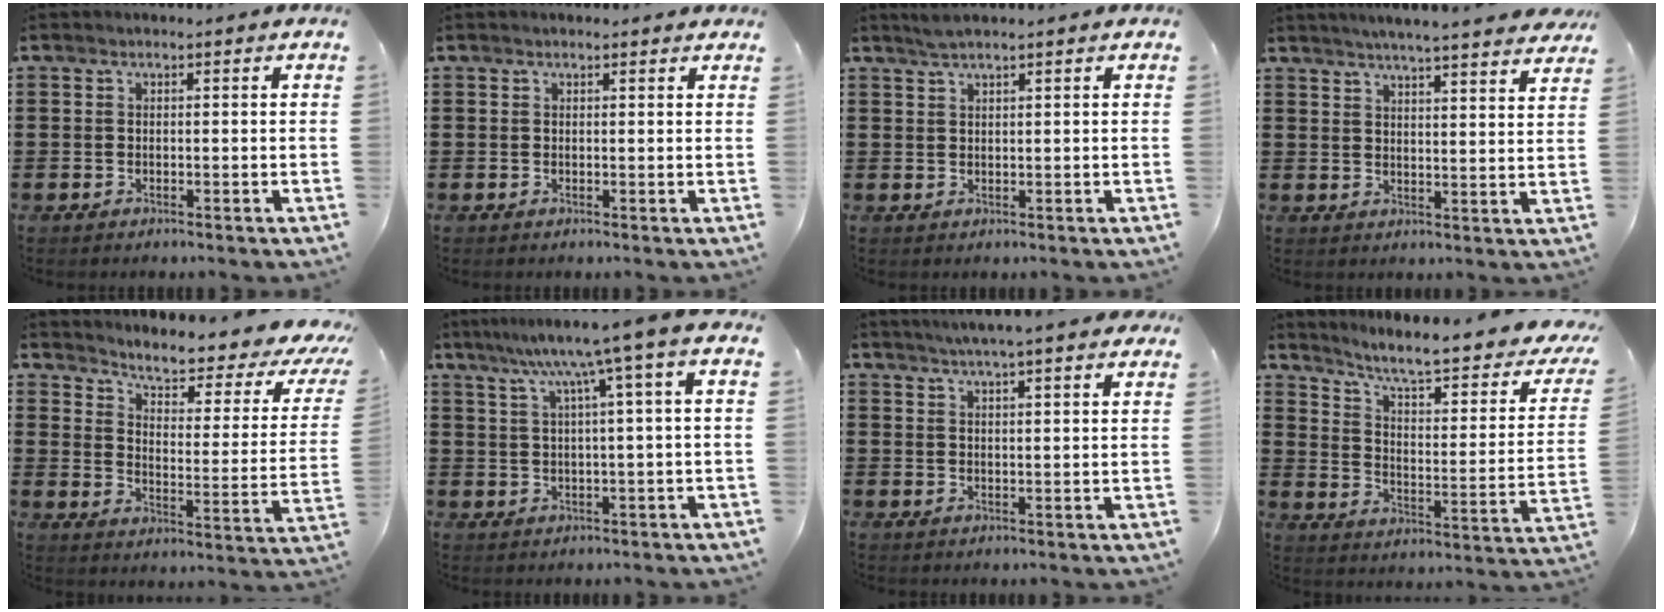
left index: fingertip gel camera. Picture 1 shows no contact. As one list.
[{"total": 0.6, "force": [0.6, 0.2, 0.2], "torque": [-0.005, 0.001, 0.011]}, {"total": 1.8, "force": [1.5, 0.0, 0.9], "torque": [-0.020, 0.001, 0.028]}, {"total": 4.5, "force": [4.3, -0.5, 1.1], "torque": [-0.040, -0.020, 0.074]}, {"total": 5.3, "force": [4.3, 0.5, 3.0], "torque": [-0.071, -0.037, 0.065]}, {"total": 8.0, "force": [4.0, -1.0, 6.9], "torque": [-0.144, -0.011, 0.060]}, {"total": 3.9, "force": [3.5, -0.4, 1.6], "torque": [-0.042, -0.007, 0.062]}, {"total": 8.1, "force": [6.1, 0.8, 5.3], "torque": [-0.109, -0.051, 0.092]}]